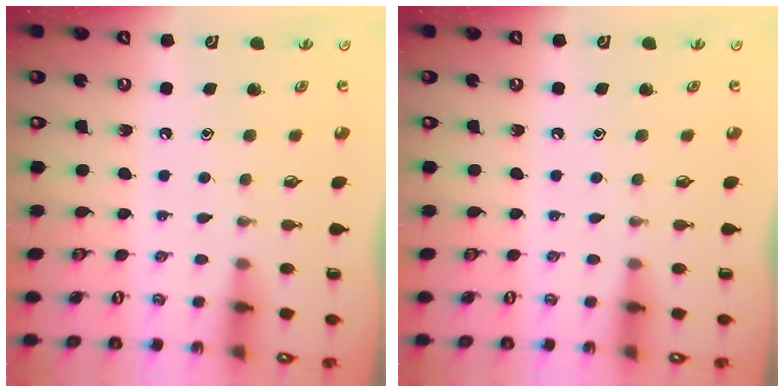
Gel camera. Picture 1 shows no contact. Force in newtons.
{"total": 0.0}